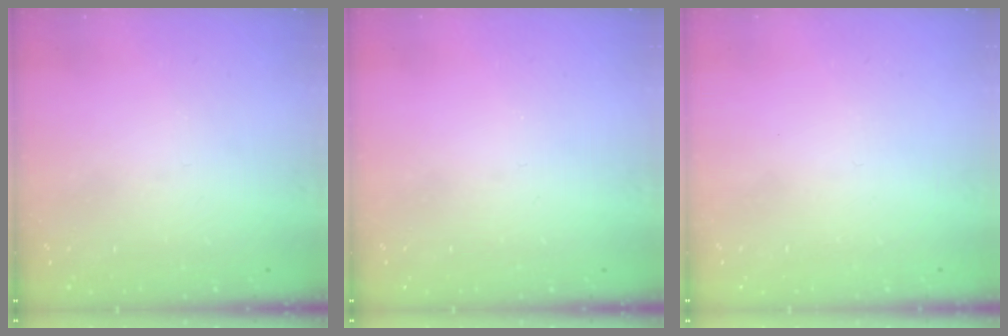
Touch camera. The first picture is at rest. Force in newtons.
{"total": 0.0}
{"total": 1.7, "press": 1.7, "slide": 0.1}